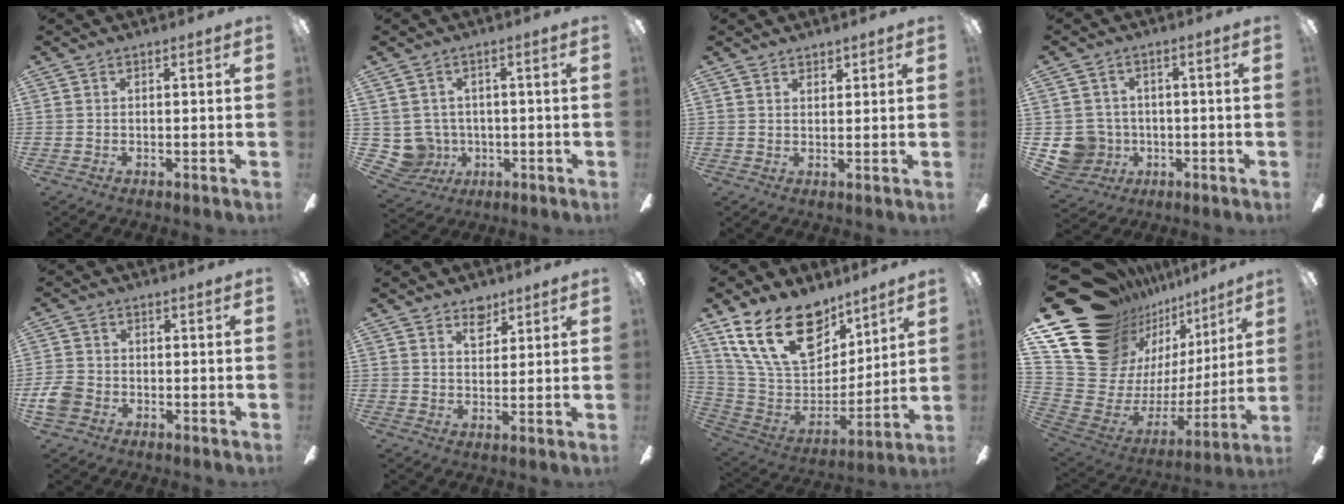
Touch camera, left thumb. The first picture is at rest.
{"total": 6.0, "force": [0.7, 5.9, 0.5], "torque": [-0.053, -0.006, 0.021]}
{"total": 2.1, "force": [1.9, 1.0, -0.1], "torque": [0.001, -0.005, 0.038]}
{"total": 7.8, "force": [-1.2, 7.6, 1.4], "torque": [-0.057, 0.008, -0.014]}
{"total": 5.4, "force": [-2.0, 4.3, 2.7], "torque": [-0.060, 0.013, -0.036]}
{"total": 5.4, "force": [4.1, 3.2, 1.4], "torque": [-0.009, -0.017, 0.071]}
{"total": 24.7, "force": [14.2, 14.3, 14.3], "torque": [-0.257, -0.078, 0.261]}
{"total": 23.5, "force": [14.6, 15.3, 10.3], "torque": [-0.181, -0.132, 0.321]}